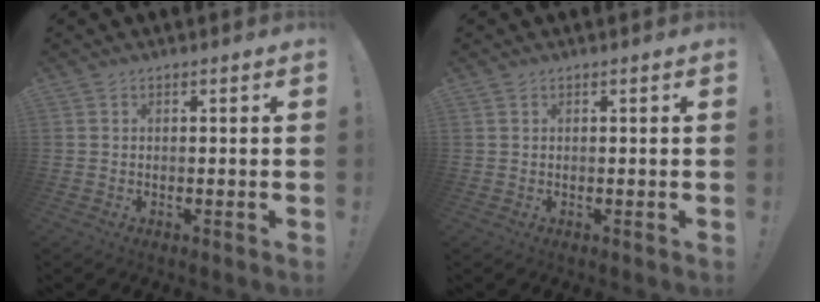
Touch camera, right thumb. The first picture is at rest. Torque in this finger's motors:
{"motor_torque": [0.01, 0.03, 0.04, 0.03, 0.00]}